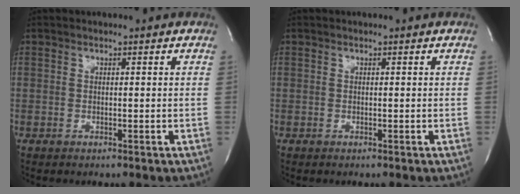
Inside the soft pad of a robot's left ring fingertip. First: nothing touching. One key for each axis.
{"total": 0.0}